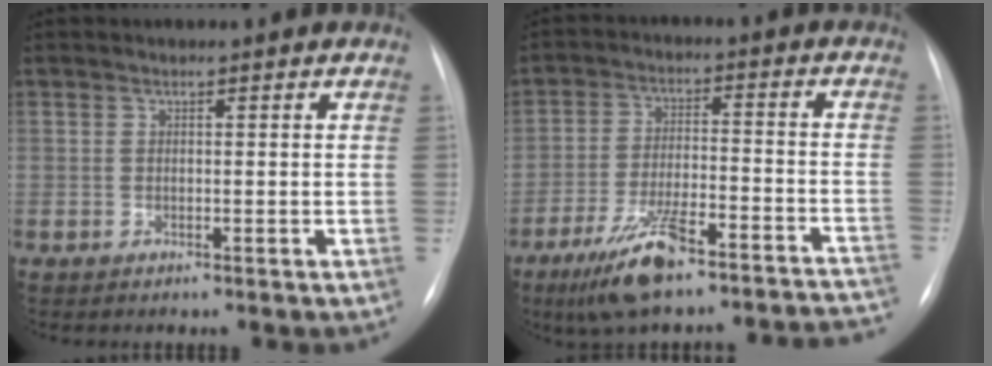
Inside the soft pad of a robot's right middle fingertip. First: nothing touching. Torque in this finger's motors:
{"motor_torque": [1.03, -1.11, 0.59, 0.19]}